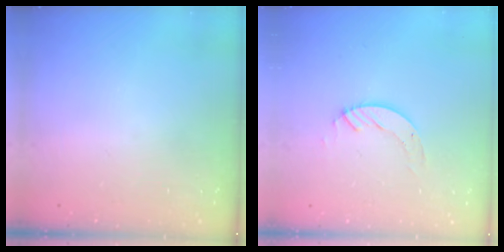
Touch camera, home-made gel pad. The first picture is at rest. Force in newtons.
{"total": 4.1, "press": 4.1, "slide": 0.3}